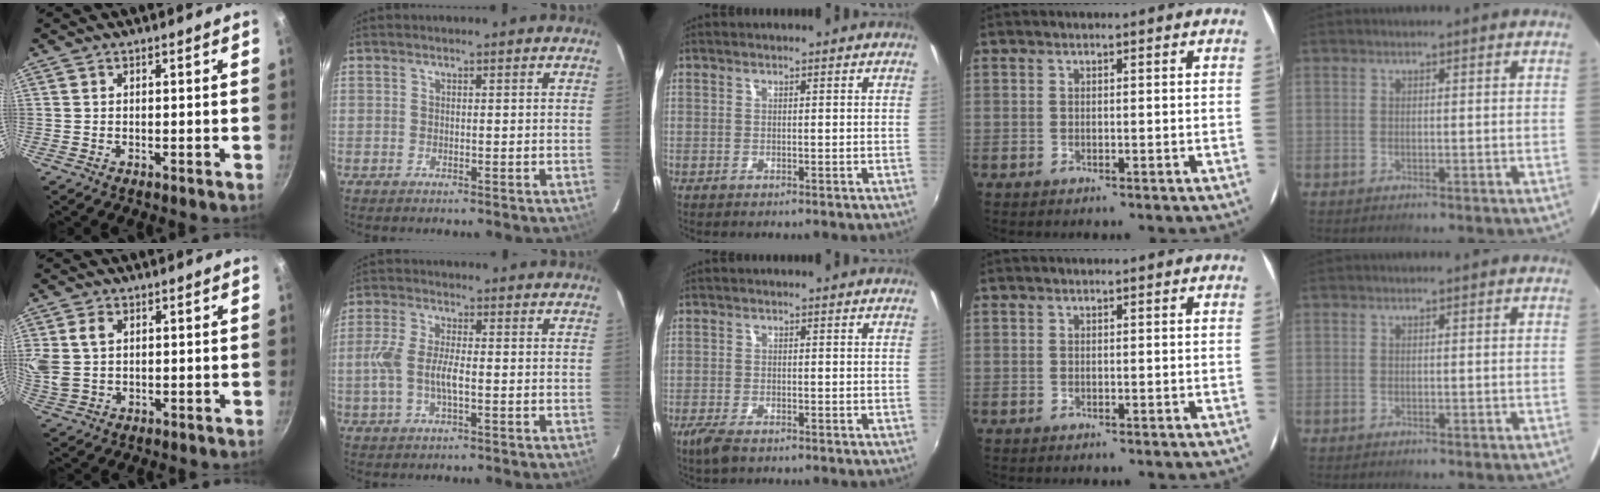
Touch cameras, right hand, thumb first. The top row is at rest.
{"thumb": {"total": 7.7, "force": [1.9, 5.6, 4.9], "torque": [-0.101, 0.000, 0.040]}, "index": {"total": 6.8, "force": [-1.2, 2.5, 6.3], "torque": [-0.134, 0.002, -0.025]}, "middle": {"total": 3.9, "force": [-2.7, 1.4, 2.4], "torque": [-0.060, -0.011, -0.051]}}